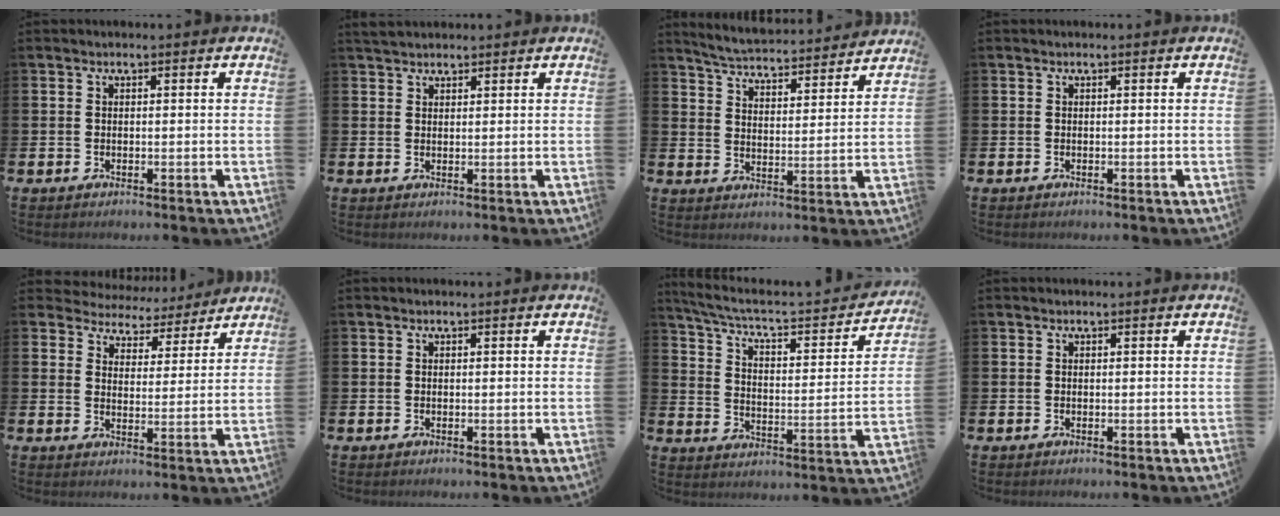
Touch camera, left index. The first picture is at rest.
{"total": 2.2, "force": [2.1, 0.7, 0.4], "torque": [-0.003, -0.002, 0.036]}
{"total": 5.4, "force": [5.3, 0.3, 0.6], "torque": [-0.034, -0.041, 0.091]}
{"total": 0.0}
{"total": 5.1, "force": [4.7, 1.8, -0.3], "torque": [-0.021, -0.043, 0.081]}
{"total": 0.0}
{"total": 5.5, "force": [4.7, 1.4, 2.5], "torque": [-0.073, -0.038, 0.069]}
{"total": 0.0}